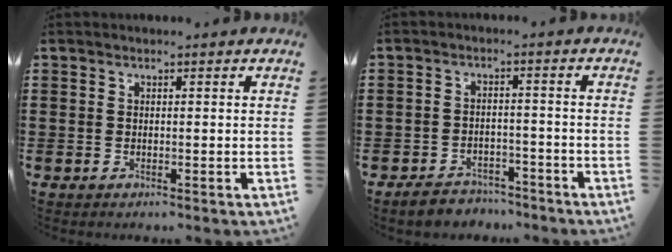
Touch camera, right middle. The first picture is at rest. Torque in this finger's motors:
{"motor_torque": [0.95, 0.03, -0.07, -0.01]}